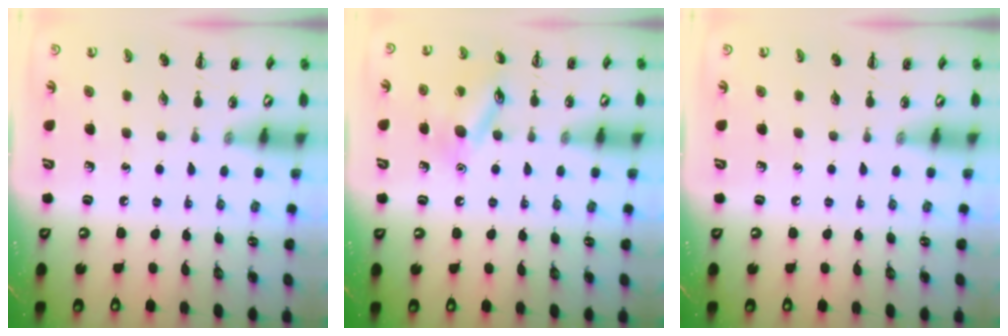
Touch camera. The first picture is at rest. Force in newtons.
{"total": 11.8, "press": 11.8, "slide": 1.1}
{"total": 0.0}